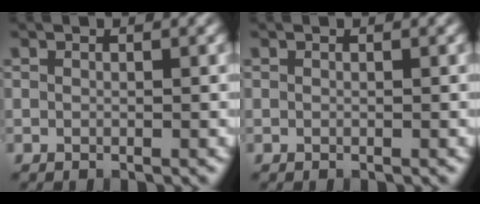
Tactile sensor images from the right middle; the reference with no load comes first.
{"total": 0.0}